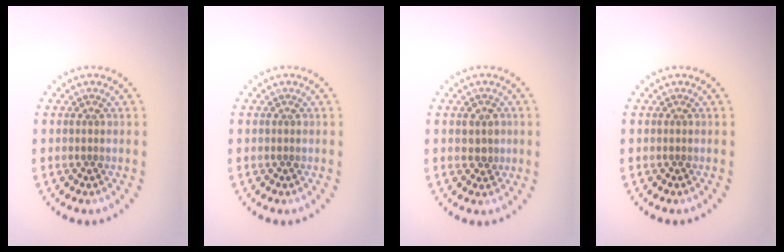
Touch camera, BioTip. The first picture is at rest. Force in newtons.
{"total": 0.0}
{"total": 1.7, "press": 1.6, "slide": 0.6}
{"total": 0.0}